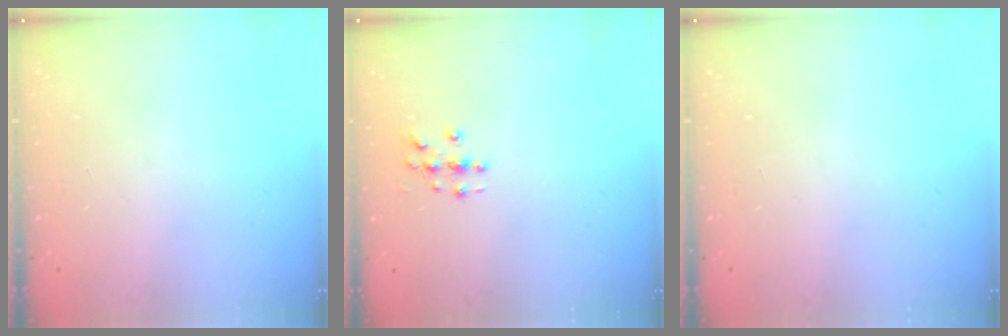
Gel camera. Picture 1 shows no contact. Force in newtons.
{"total": 2.8, "press": 2.8, "slide": 0.3}
{"total": 0.0}